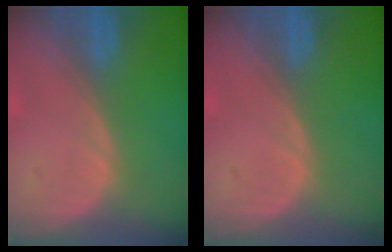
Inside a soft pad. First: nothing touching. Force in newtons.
{"total": 0.0}